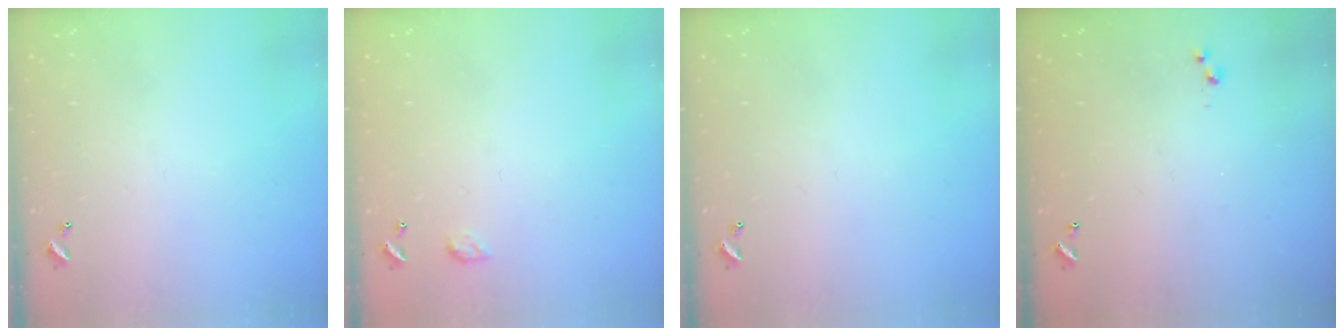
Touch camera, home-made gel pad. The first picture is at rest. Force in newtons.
{"total": 3.2, "press": 3.2, "slide": 0.4}
{"total": 0.0}
{"total": 3.0, "press": 3.0, "slide": 0.4}